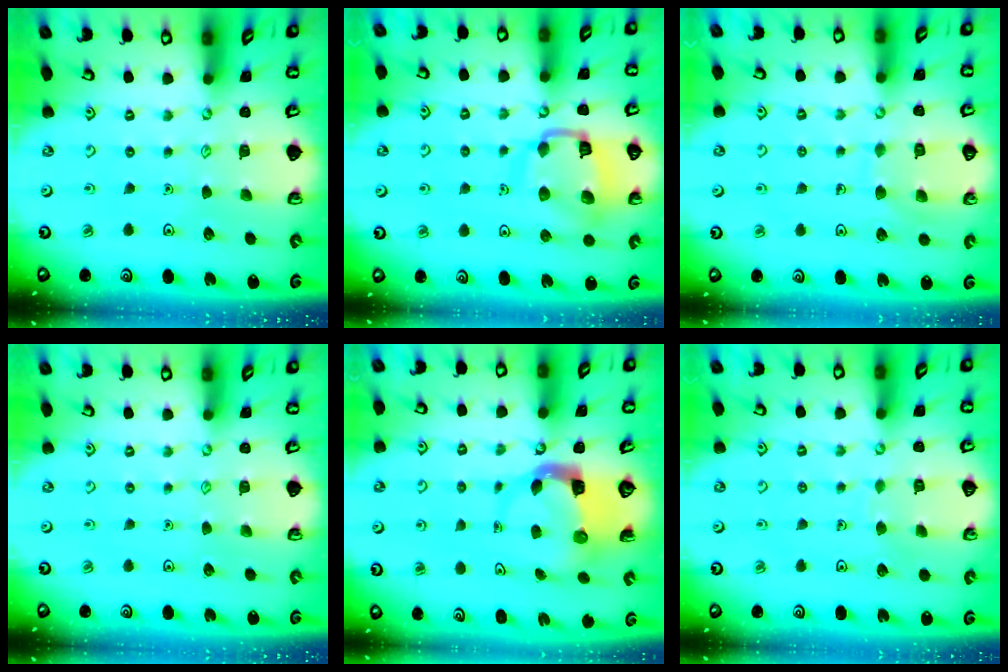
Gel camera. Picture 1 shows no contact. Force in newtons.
{"total": 13.7, "press": 13.7, "slide": 1.4}
{"total": 7.1, "press": 7.1, "slide": 0.3}
{"total": 0.0}
{"total": 4.0, "press": 3.9, "slide": 0.6}
{"total": 3.6, "press": 3.5, "slide": 0.3}